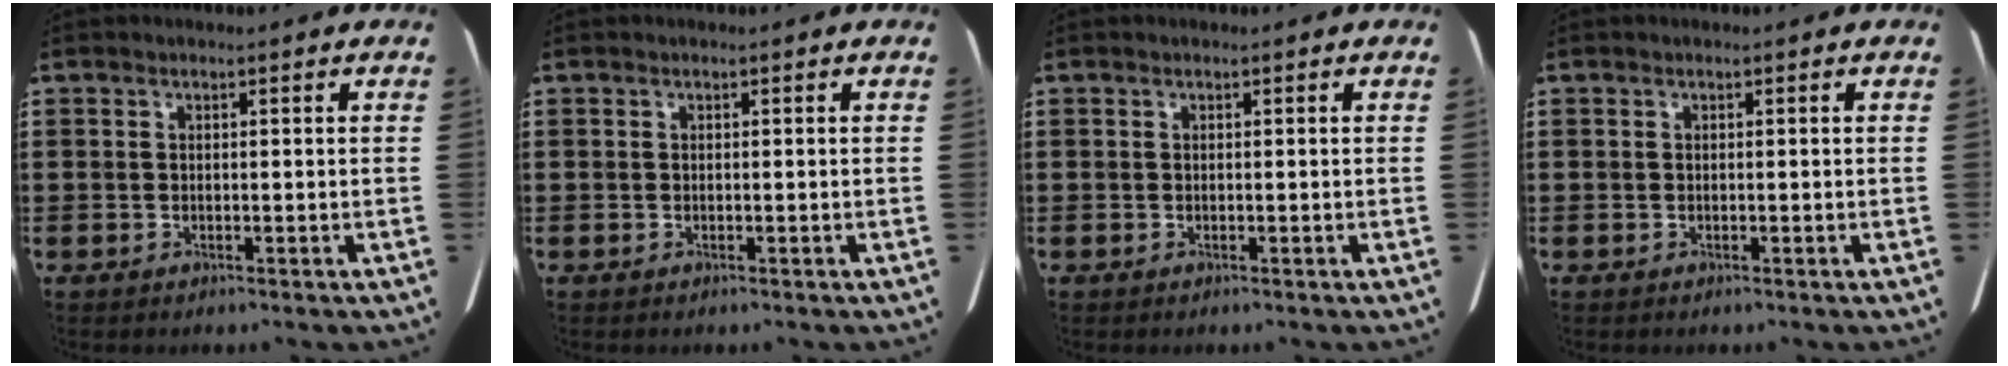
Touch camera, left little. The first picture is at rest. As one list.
[{"total": 0.0}, {"total": 0.0}, {"total": 0.0}]